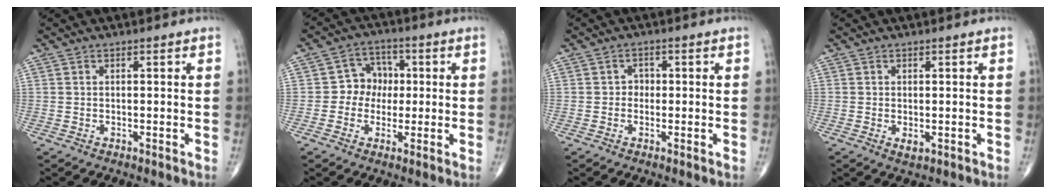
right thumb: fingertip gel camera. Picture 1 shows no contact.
{"total": 6.4, "force": [0.0, 5.7, 2.8], "torque": [-0.004, 0.017, -0.014]}
{"total": 1.7, "force": [-0.2, 1.5, 0.7], "torque": [0.004, 0.006, -0.011]}
{"total": 1.4, "force": [-0.2, 0.8, 1.1], "torque": [-0.017, -0.004, -0.001]}